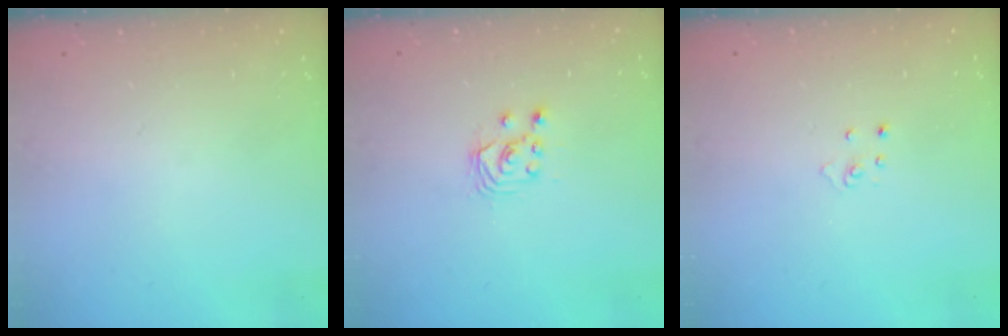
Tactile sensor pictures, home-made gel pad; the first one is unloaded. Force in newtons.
{"total": 2.9, "press": 2.9, "slide": 0.2}
{"total": 3.0, "press": 2.9, "slide": 0.3}